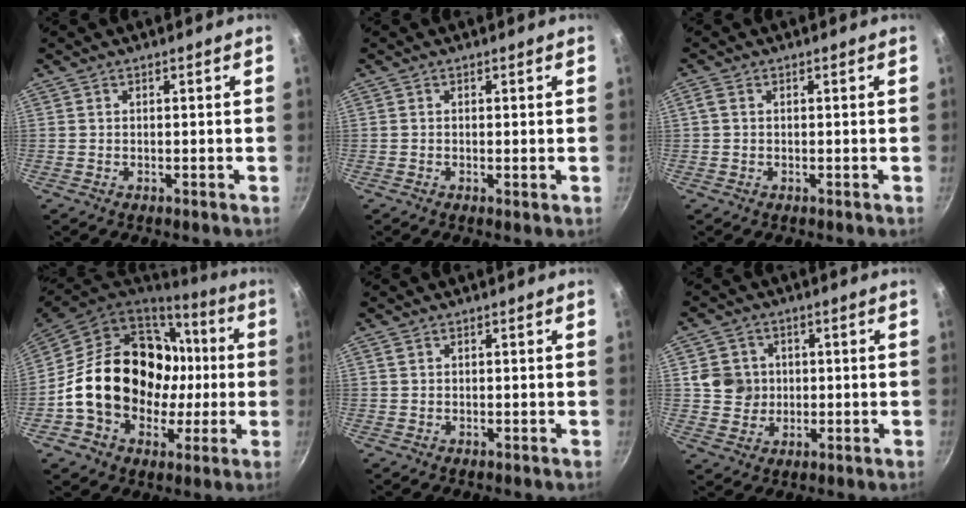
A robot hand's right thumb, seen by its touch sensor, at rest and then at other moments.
{"total": 0.7, "force": [0.0, 0.1, 0.6], "torque": [-0.011, -0.003, -0.002]}
{"total": 1.5, "force": [0.2, 1.0, 1.0], "torque": [-0.021, 0.004, 0.004]}
{"total": 24.1, "force": [0.5, 19.0, 14.7], "torque": [-0.228, 0.040, 0.026]}
{"total": 0.7, "force": [0.3, 0.6, 0.3], "torque": [-0.007, 0.002, 0.006]}
{"total": 6.8, "force": [0.9, 6.5, 2.0], "torque": [-0.002, 0.003, 0.015]}